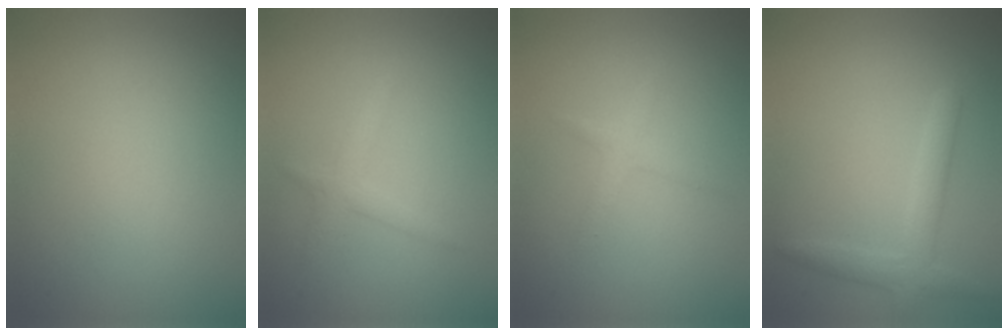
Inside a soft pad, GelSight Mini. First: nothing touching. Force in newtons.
{"total": 1.6, "press": 1.6, "slide": 0.1}
{"total": 1.3, "press": 1.3, "slide": 0.0}
{"total": 2.6, "press": 2.6, "slide": 0.1}